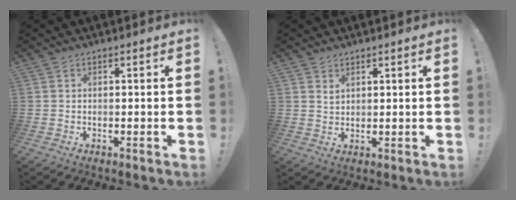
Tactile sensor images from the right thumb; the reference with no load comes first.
{"total": 1.9, "force": [1.5, 1.0, 0.5], "torque": [-0.001, -0.009, 0.028]}